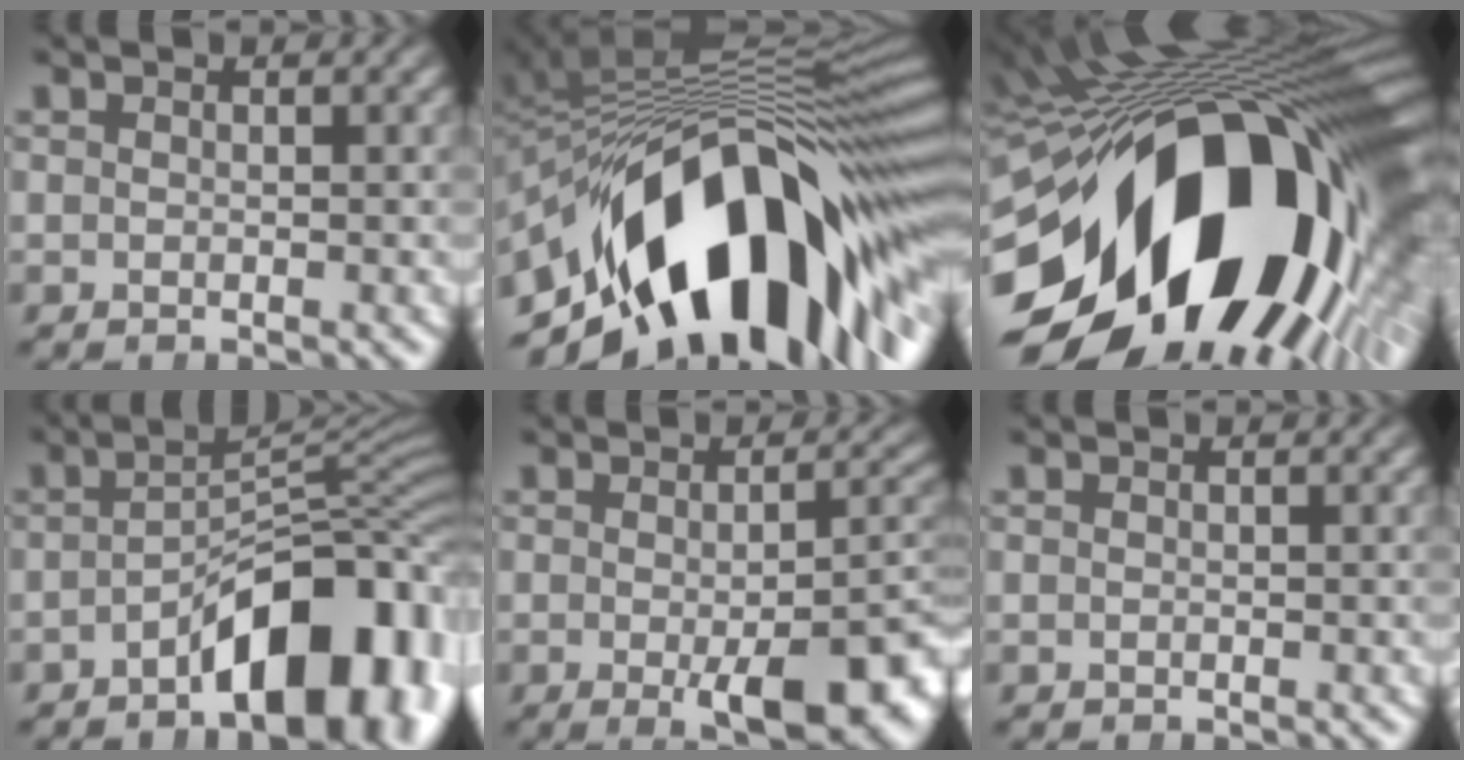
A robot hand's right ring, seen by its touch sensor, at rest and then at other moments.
{"total": 23.4, "force": [-6.0, 12.6, 18.8], "torque": [-0.295, -0.018, -0.072]}
{"total": 33.6, "force": [-4.1, 19.5, 27.1], "torque": [-0.385, -0.014, -0.053]}
{"total": 12.7, "force": [-4.8, 5.8, 10.2], "torque": [-0.132, -0.033, -0.055]}
{"total": 8.6, "force": [-3.2, 3.3, 7.3], "torque": [-0.081, -0.023, -0.040]}
{"total": 0.0}